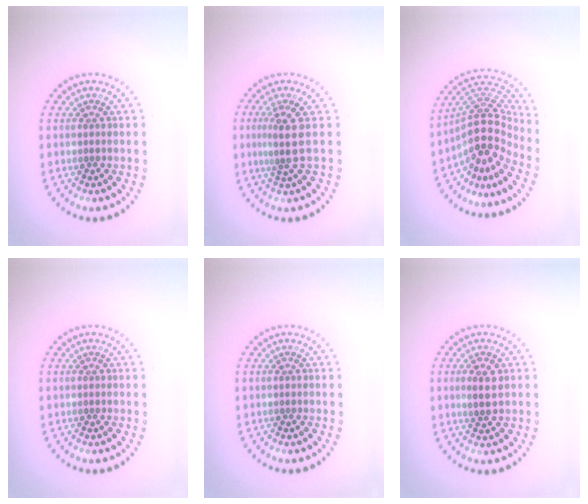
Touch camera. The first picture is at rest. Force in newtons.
{"total": 2.7, "press": 1.9, "slide": 1.9}
{"total": 5.2, "press": 3.9, "slide": 3.4}
{"total": 0.0}
{"total": 0.0}
{"total": 2.2, "press": 2.2, "slide": 0.3}